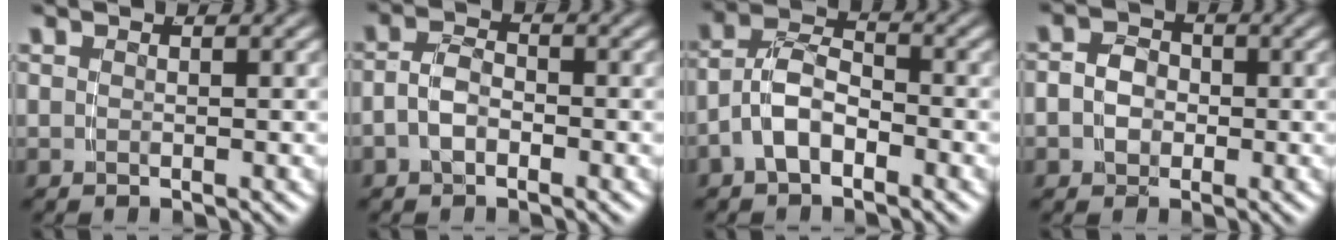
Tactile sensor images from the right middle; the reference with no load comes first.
{"total": 3.0, "force": [-1.2, 2.0, 1.9], "torque": [-0.047, -0.009, -0.018]}
{"total": 5.1, "force": [-1.5, 3.6, 3.3], "torque": [-0.067, -0.016, -0.026]}
{"total": 4.4, "force": [-0.6, 3.9, 2.0], "torque": [-0.052, -0.019, -0.007]}